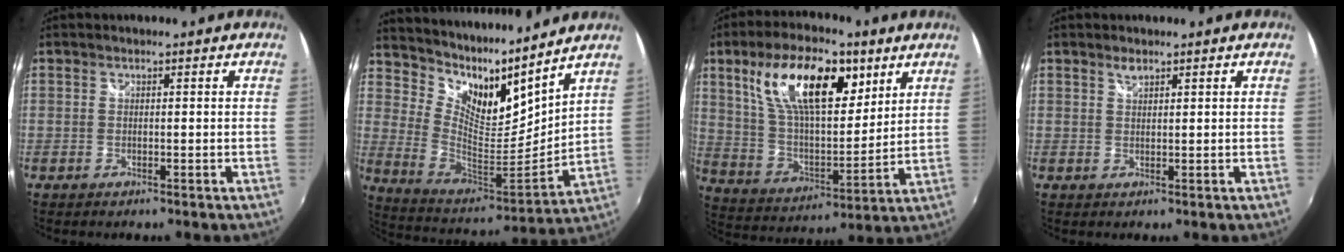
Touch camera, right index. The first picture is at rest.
{"total": 14.6, "force": [12.3, 3.8, 6.8], "torque": [-0.132, -0.040, 0.224]}
{"total": 20.5, "force": [9.9, 9.2, 15.4], "torque": [-0.281, 0.016, 0.183]}
{"total": 1.4, "force": [1.1, 0.6, 0.7], "torque": [-0.009, 0.002, 0.018]}